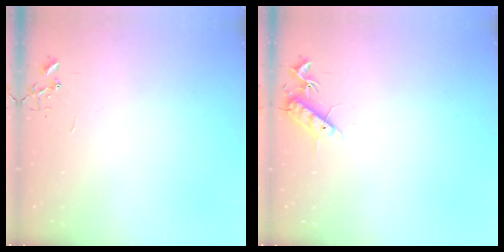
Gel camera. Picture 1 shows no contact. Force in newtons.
{"total": 10.1, "press": 10.0, "slide": 0.8}